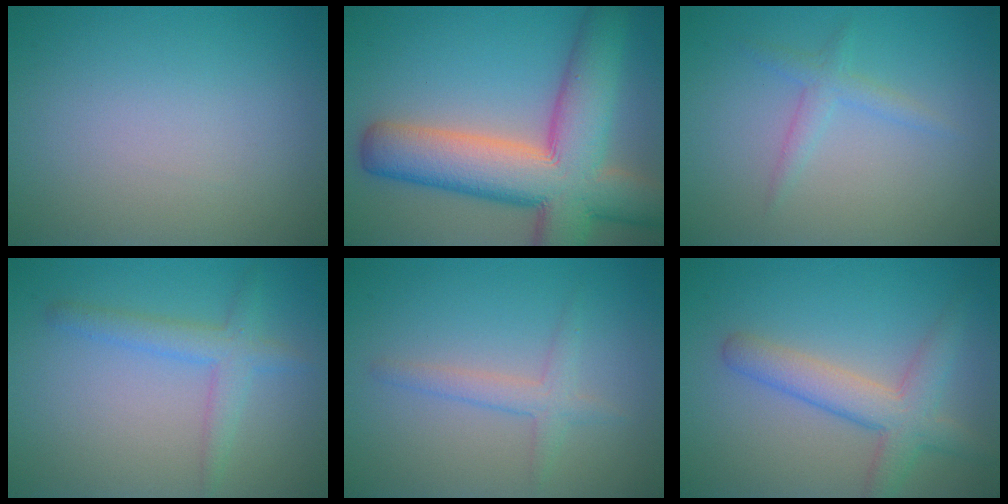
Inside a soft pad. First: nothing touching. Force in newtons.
{"total": 12.7, "press": 12.7, "slide": 0.7}
{"total": 1.7, "press": 1.7, "slide": 0.0}
{"total": 2.9, "press": 2.9, "slide": 0.1}
{"total": 2.0, "press": 2.0, "slide": 0.1}
{"total": 4.4, "press": 4.4, "slide": 0.1}